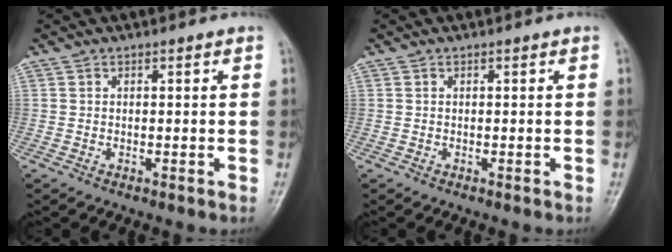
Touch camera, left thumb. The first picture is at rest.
{"total": 0.0}